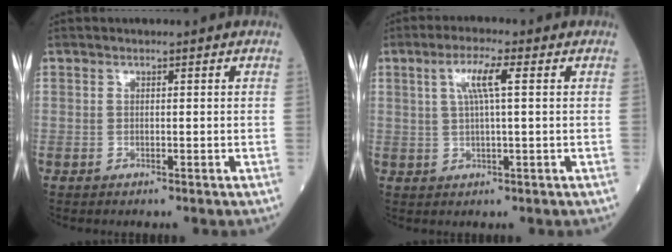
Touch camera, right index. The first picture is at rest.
{"total": 5.0, "force": [1.5, 0.1, 4.8], "torque": [-0.095, 0.009, 0.032]}